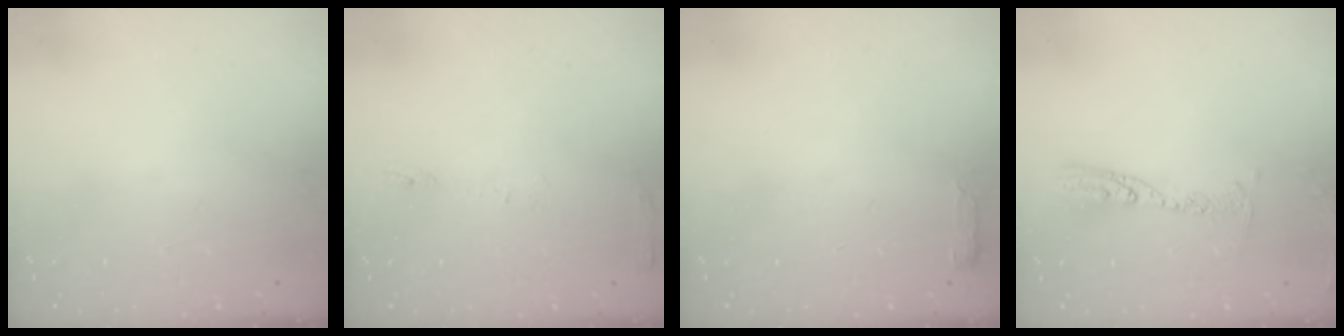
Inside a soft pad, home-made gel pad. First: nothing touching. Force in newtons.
{"total": 6.0, "press": 6.0, "slide": 0.6}
{"total": 2.9, "press": 2.8, "slide": 0.6}
{"total": 9.5, "press": 9.4, "slide": 0.9}